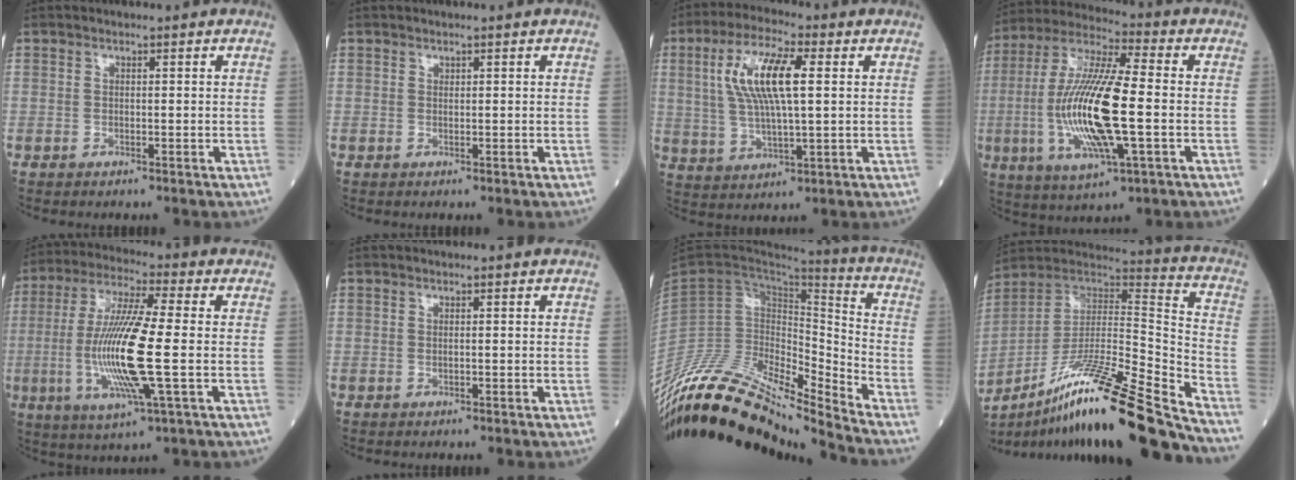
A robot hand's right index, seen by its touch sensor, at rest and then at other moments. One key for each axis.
{"total": 0.0}
{"total": 11.3, "fx": 2.6, "fy": 2.6, "fz": 10.7, "tx": -0.225, "ty": 0.011, "tz": 0.049}
{"total": 18.2, "fx": -2.6, "fy": 2.9, "fz": 17.8, "tx": -0.374, "ty": -0.010, "tz": -0.047}
{"total": 14.9, "fx": -2.0, "fy": 0.9, "fz": 14.8, "tx": -0.306, "ty": -0.012, "tz": -0.043}
{"total": 0.0}
{"total": 20.4, "fx": -19.0, "fy": 1.7, "fz": 7.2, "tx": -0.140, "ty": 0.042, "tz": -0.333}
{"total": 26.6, "fx": -19.6, "fy": 1.0, "fz": 17.9, "tx": -0.274, "ty": -0.009, "tz": -0.338}